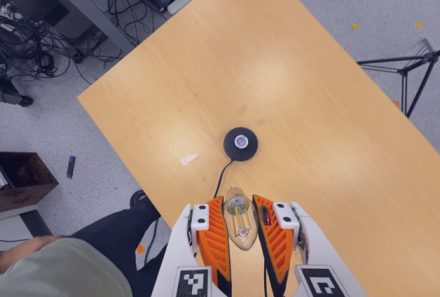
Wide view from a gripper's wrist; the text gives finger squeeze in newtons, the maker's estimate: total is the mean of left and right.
{"total": 22.5, "left": 25.4, "right": 19.6}